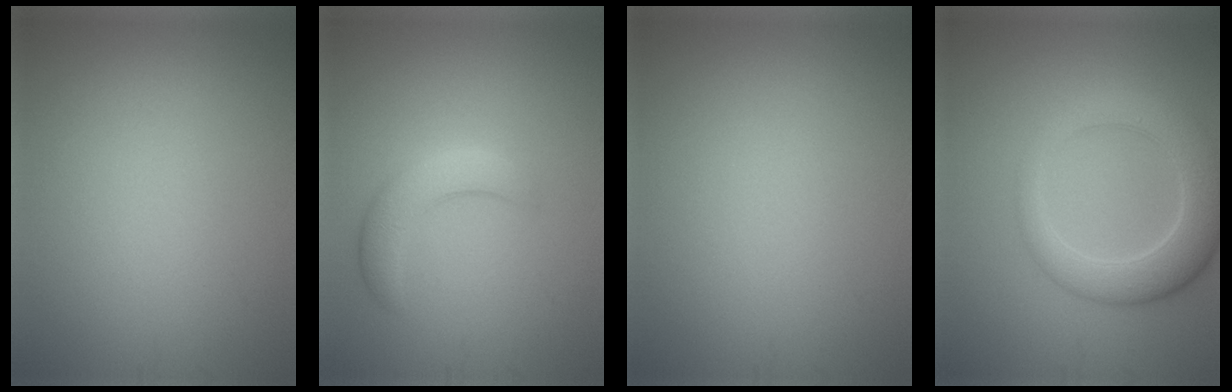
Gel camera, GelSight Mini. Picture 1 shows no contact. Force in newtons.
{"total": 3.2, "press": 3.2, "slide": 0.2}
{"total": 0.0}
{"total": 5.5, "press": 5.5, "slide": 0.2}